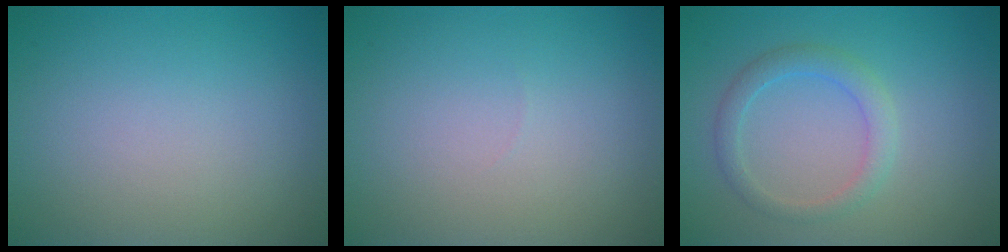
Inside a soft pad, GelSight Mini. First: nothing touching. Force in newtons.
{"total": 0.0}
{"total": 2.3, "press": 2.2, "slide": 0.1}